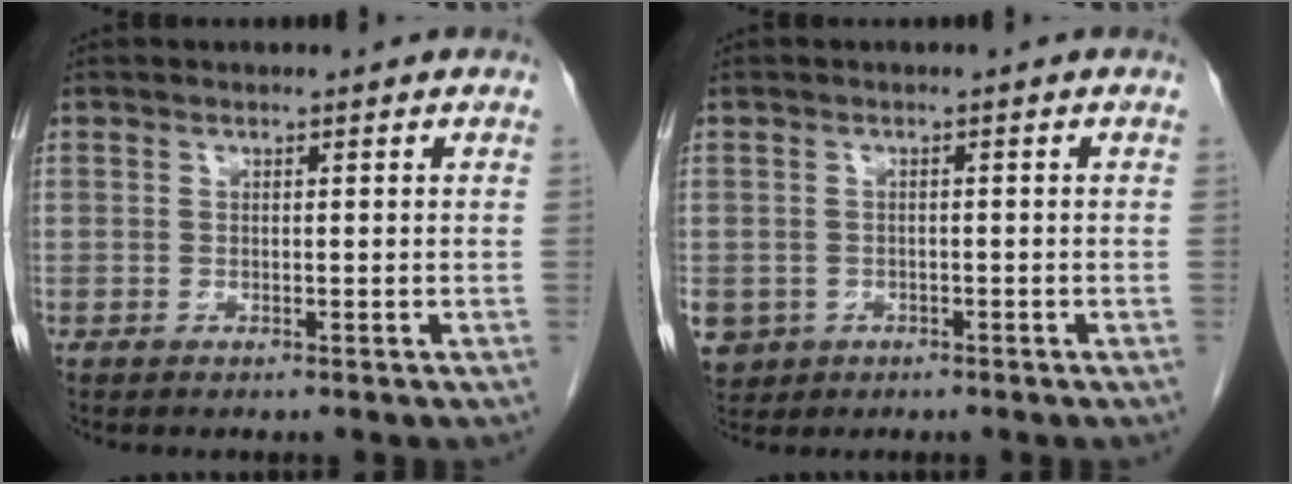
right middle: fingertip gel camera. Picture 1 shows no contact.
{"total": 6.5, "force": [-2.8, 5.5, 1.8], "torque": [-0.050, -0.002, -0.040]}